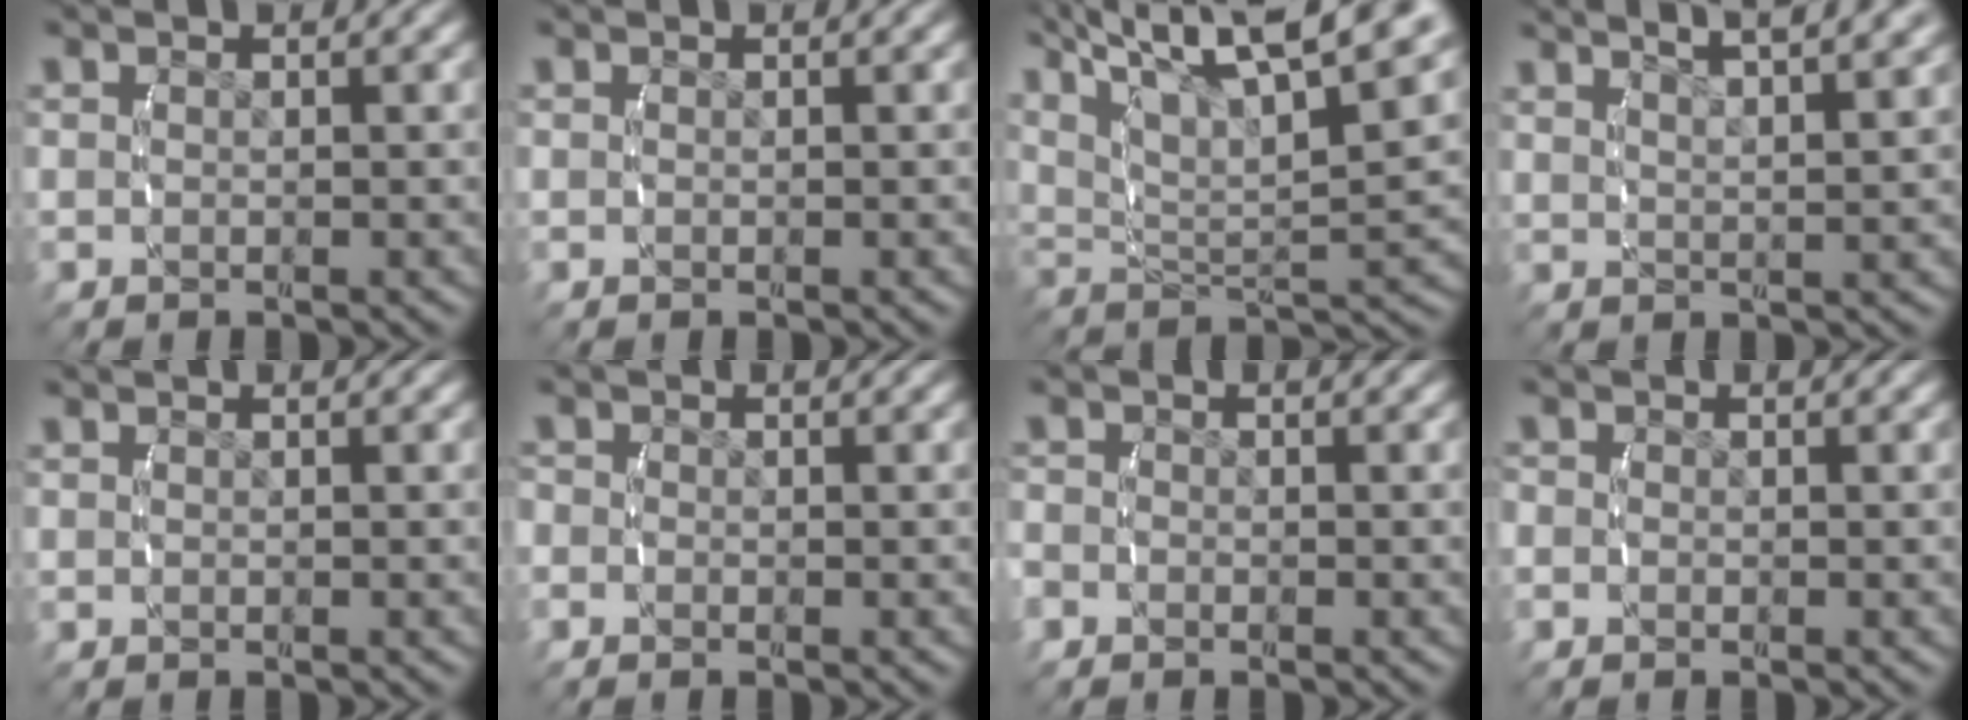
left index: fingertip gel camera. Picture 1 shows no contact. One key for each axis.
{"total": 0.0}
{"total": 13.6, "fx": 6.6, "fy": 7.0, "fz": 9.5, "tx": -0.154, "ty": 0.018, "tz": 0.087}
{"total": 6.1, "fx": 4.6, "fy": 1.7, "fz": 3.6, "tx": -0.056, "ty": 0.010, "tz": 0.067}
{"total": 0.0}
{"total": 2.3, "fx": -0.4, "fy": 2.2, "fz": 0.7, "tx": -0.025, "ty": -0.003, "tz": -0.017}
{"total": 2.9, "fx": -1.0, "fy": 2.7, "fz": 0.7, "tx": -0.031, "ty": -0.006, "tz": -0.025}
{"total": 1.9, "fx": -0.3, "fy": 1.8, "fz": 0.6, "tx": -0.026, "ty": -0.008, "tz": -0.013}